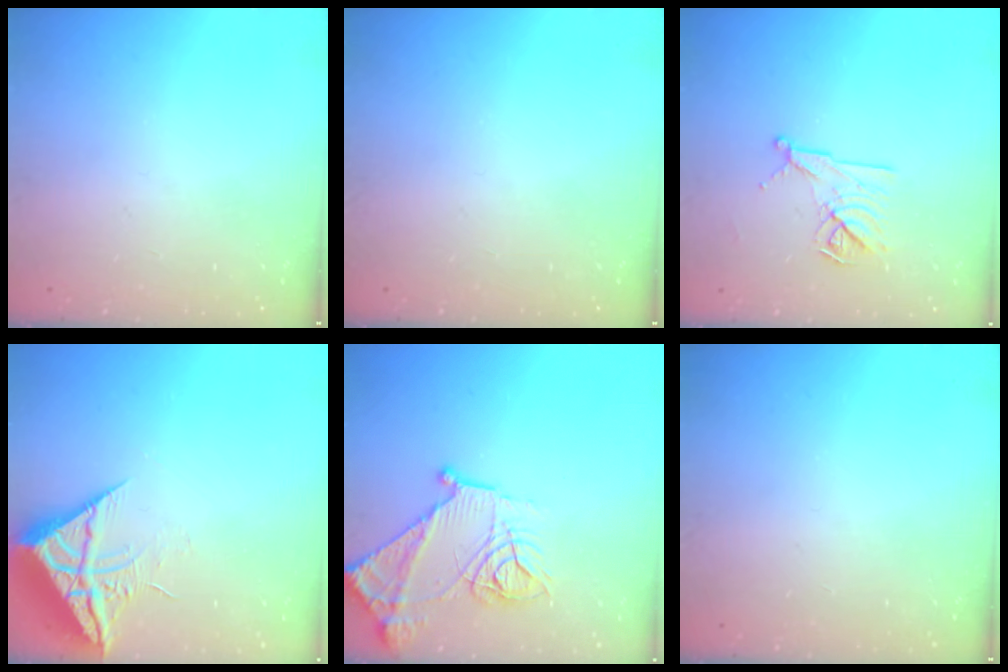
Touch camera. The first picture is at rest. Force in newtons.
{"total": 0.0}
{"total": 11.3, "press": 11.3, "slide": 0.4}
{"total": 10.0, "press": 9.9, "slide": 1.0}
{"total": 15.5, "press": 15.4, "slide": 1.4}
{"total": 0.0}